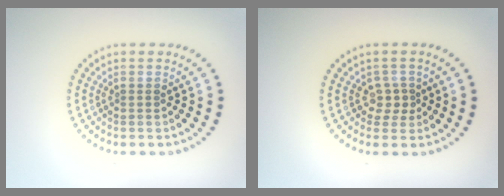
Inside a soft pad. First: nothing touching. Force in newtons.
{"total": 1.8, "press": 1.4, "slide": 1.1}